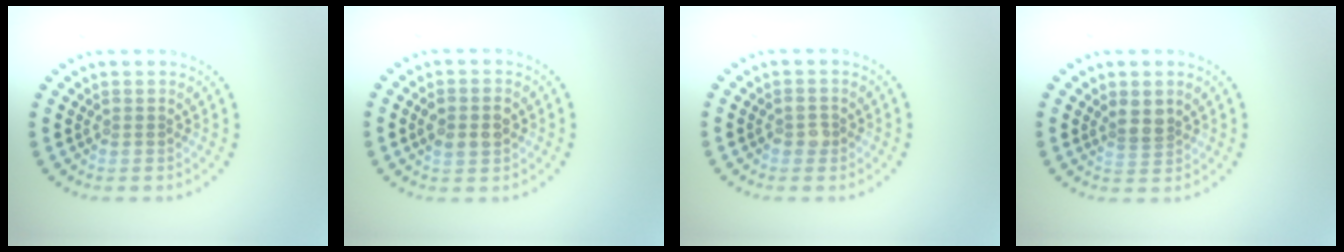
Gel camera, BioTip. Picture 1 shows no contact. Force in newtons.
{"total": 2.3, "press": 2.3, "slide": 0.0}
{"total": 1.1, "press": 1.1, "slide": 0.0}
{"total": 2.1, "press": 1.7, "slide": 1.1}